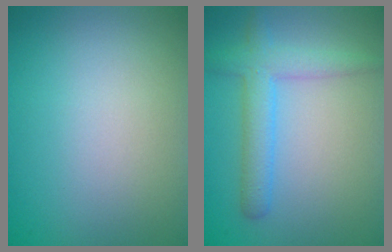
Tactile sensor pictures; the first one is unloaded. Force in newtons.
{"total": 3.5, "press": 3.5, "slide": 0.2}